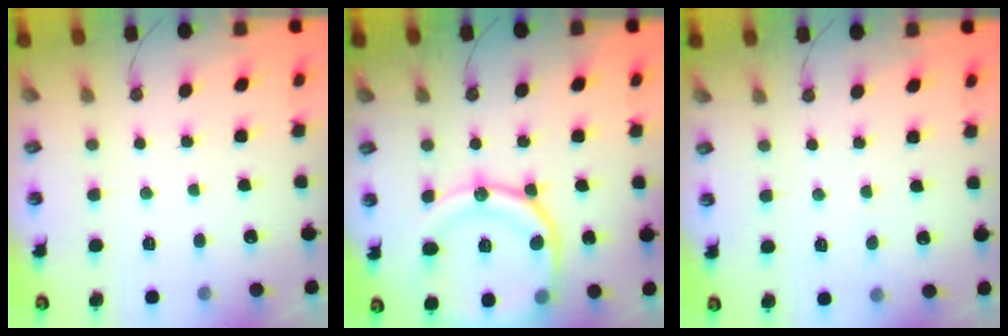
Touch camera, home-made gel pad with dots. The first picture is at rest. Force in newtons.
{"total": 19.9, "press": 19.8, "slide": 2.1}
{"total": 4.1, "press": 4.0, "slide": 0.4}